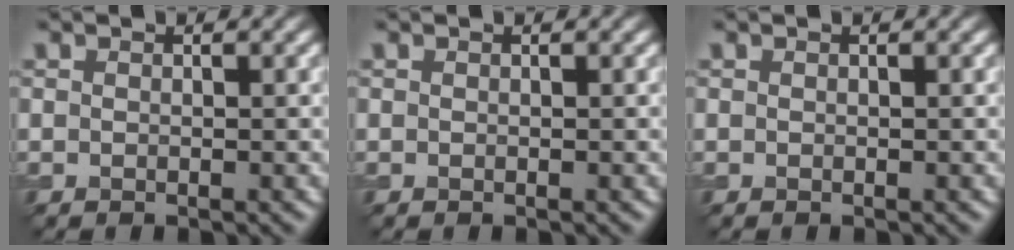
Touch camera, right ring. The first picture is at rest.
{"total": 0.0}
{"total": 0.0}